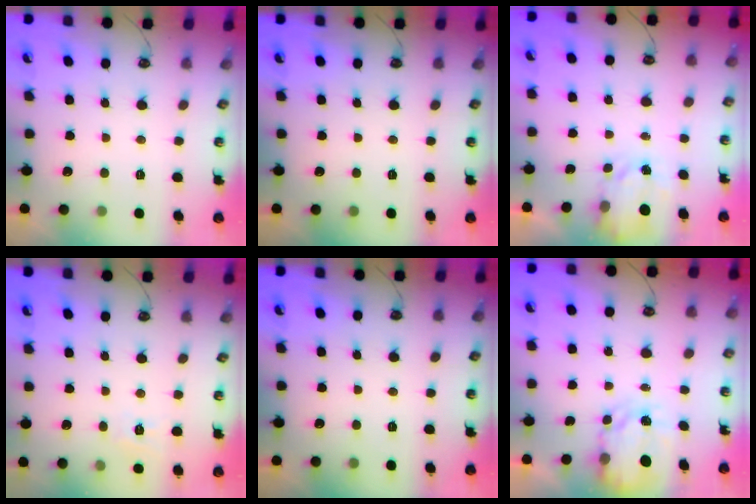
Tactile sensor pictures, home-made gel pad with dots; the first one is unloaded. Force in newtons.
{"total": 0.0}
{"total": 2.6, "press": 2.6, "slide": 0.4}
{"total": 3.0, "press": 3.0, "slide": 0.1}
{"total": 0.0}
{"total": 3.8, "press": 3.8, "slide": 0.1}